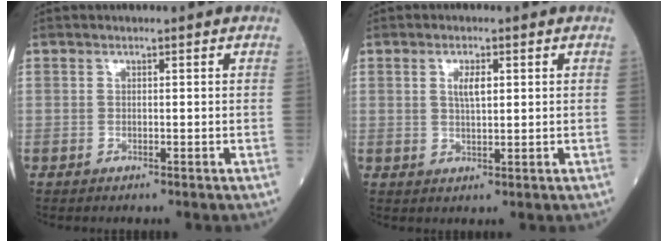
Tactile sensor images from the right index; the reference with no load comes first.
{"total": 2.9, "force": [0.9, 0.8, 2.7], "torque": [-0.052, 0.001, 0.016]}